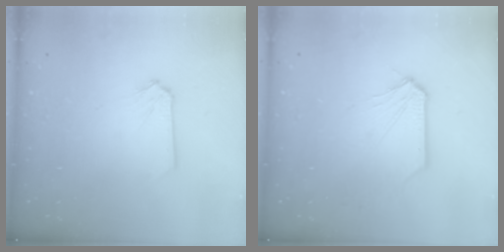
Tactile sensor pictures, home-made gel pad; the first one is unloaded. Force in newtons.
{"total": 3.3, "press": 3.3, "slide": 0.5}